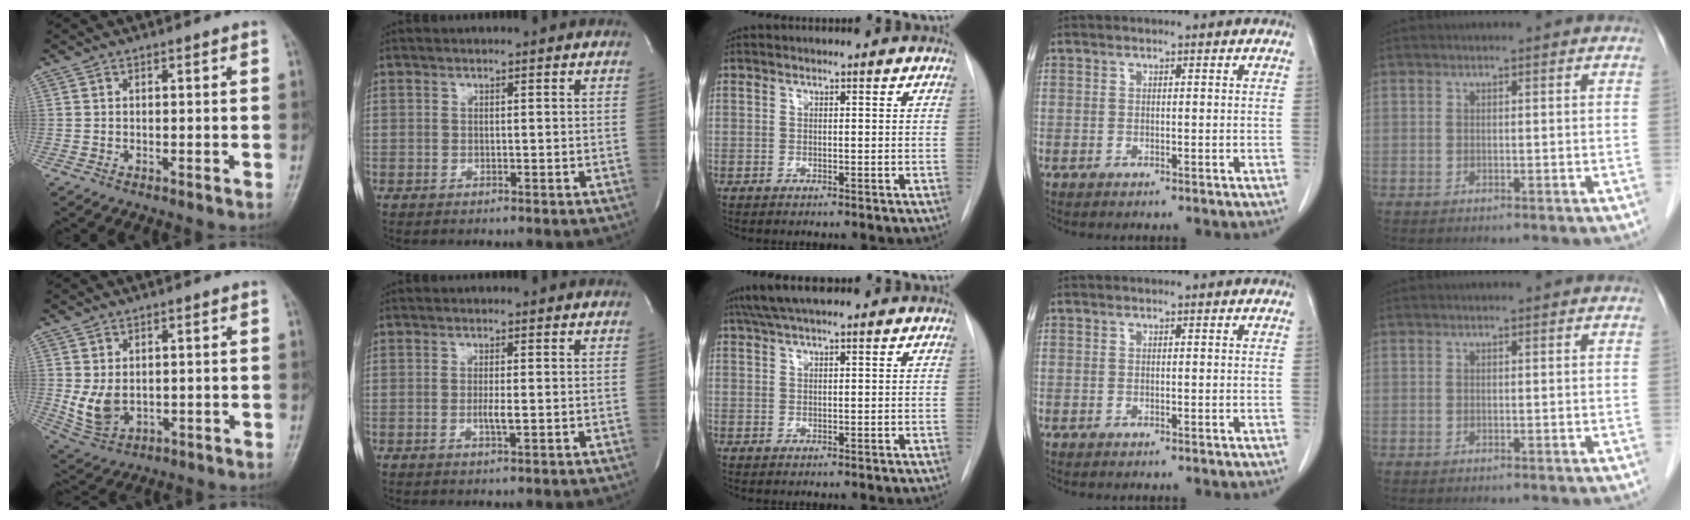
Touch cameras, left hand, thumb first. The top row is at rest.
{"thumb": {"total": 6.3, "force": [0.0, 4.6, 4.3], "torque": [-0.070, -0.009, 0.017]}, "index": {"total": 1.9, "force": [-0.4, 0.1, 1.9], "torque": [-0.040, -0.004, -0.006]}, "middle": {"total": 6.6, "force": [5.4, 0.6, 3.8], "torque": [-0.065, 0.040, 0.091]}}